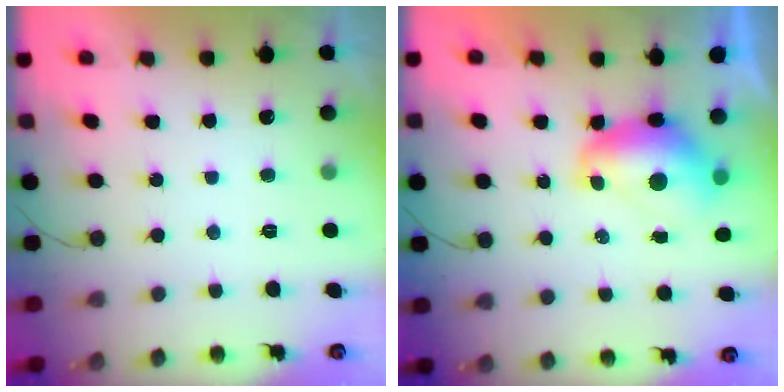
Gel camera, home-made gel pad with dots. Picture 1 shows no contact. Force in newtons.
{"total": 8.6, "press": 8.5, "slide": 0.9}